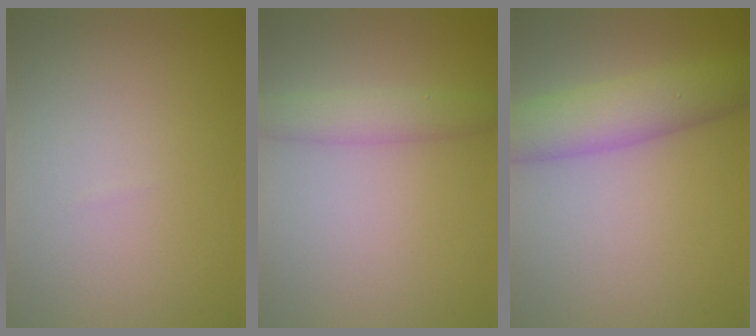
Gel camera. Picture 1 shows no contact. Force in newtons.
{"total": 2.7, "press": 2.7, "slide": 0.2}
{"total": 5.6, "press": 5.6, "slide": 0.2}